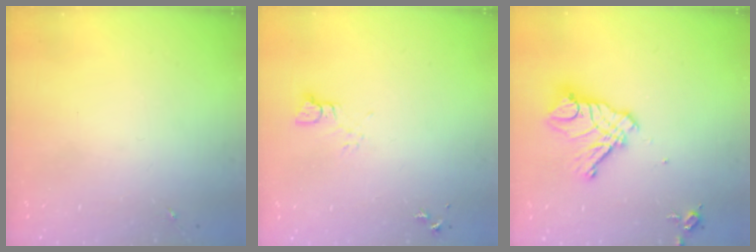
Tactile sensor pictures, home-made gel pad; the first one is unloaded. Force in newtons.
{"total": 3.0, "press": 3.0, "slide": 0.2}
{"total": 14.6, "press": 14.6, "slide": 1.5}